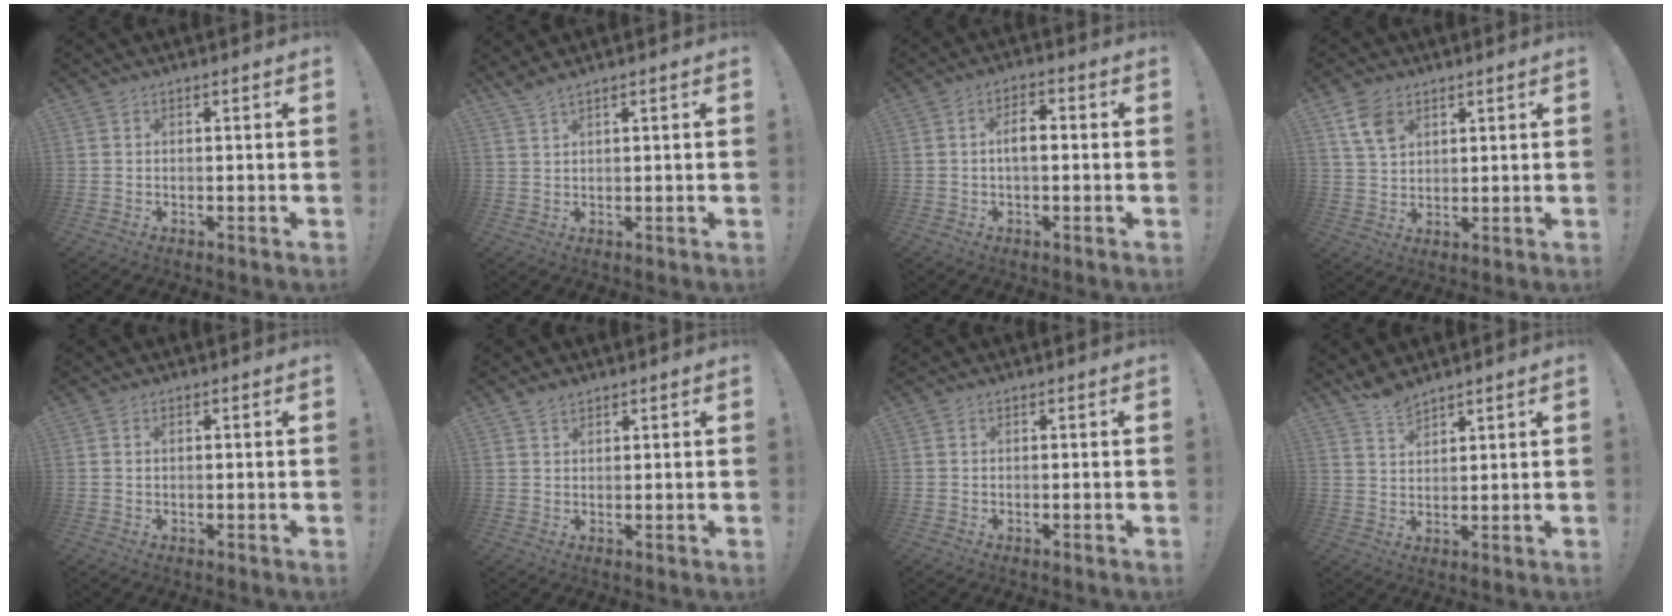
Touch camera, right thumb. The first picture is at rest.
{"total": 2.3, "force": [1.9, -0.2, 1.3], "torque": [-0.026, -0.010, 0.033]}
{"total": 5.1, "force": [-0.1, 2.4, 4.5], "torque": [-0.067, 0.007, -0.005]}
{"total": 7.6, "force": [4.0, 5.0, 4.0], "torque": [-0.066, -0.012, 0.080]}
{"total": 0.6, "force": [0.5, 0.3, 0.1], "torque": [-0.007, 0.003, 0.010]}
{"total": 2.3, "force": [1.9, 1.2, 0.7], "torque": [-0.014, -0.008, 0.035]}
{"total": 0.0}
{"total": 4.9, "force": [4.5, 1.4, 1.4], "torque": [-0.023, -0.030, 0.084]}